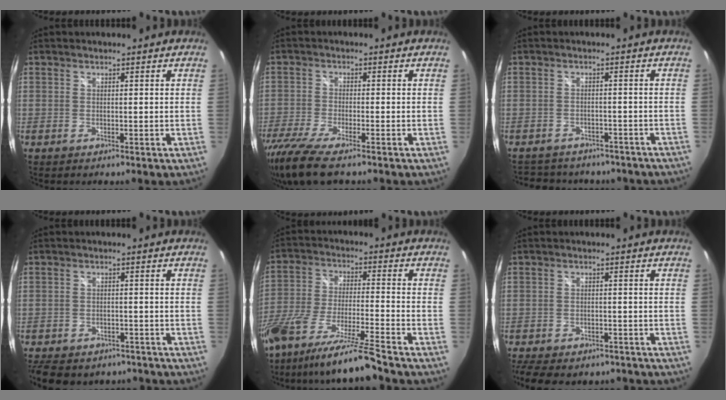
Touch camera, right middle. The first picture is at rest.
{"total": 12.1, "force": [-9.2, 2.2, 7.6], "torque": [-0.177, -0.050, -0.170]}
{"total": 13.9, "force": [-11.3, 6.3, 5.0], "torque": [-0.106, 0.001, -0.143]}
{"total": 12.4, "force": [-9.7, 6.0, 4.9], "torque": [-0.116, -0.012, -0.135]}
{"total": 17.0, "force": [-14.4, -1.2, 8.9], "torque": [-0.171, -0.043, -0.256]}
{"total": 12.5, "force": [-10.0, 5.2, 5.5], "torque": [-0.126, -0.023, -0.141]}